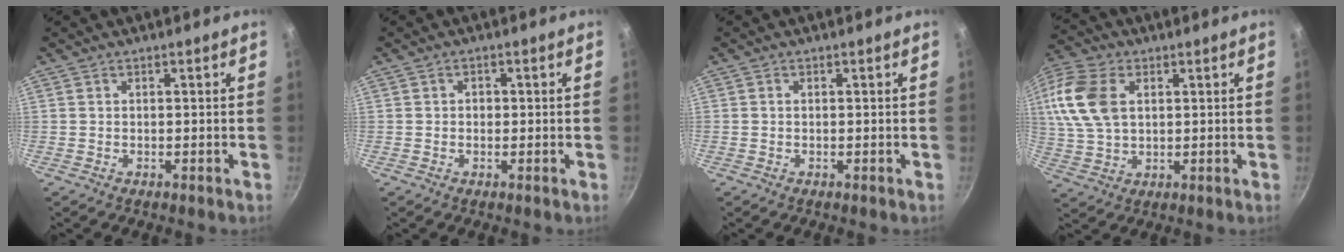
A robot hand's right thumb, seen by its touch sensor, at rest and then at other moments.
{"total": 1.4, "force": [0.0, 1.2, 0.7], "torque": [-0.007, 0.003, -0.002]}
{"total": 0.5, "force": [0.1, 0.4, 0.4], "torque": [-0.007, 0.003, 0.000]}
{"total": 14.7, "force": [3.7, 9.6, 10.5], "torque": [-0.214, 0.005, 0.068]}